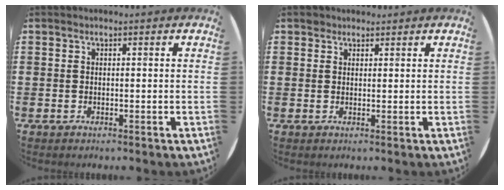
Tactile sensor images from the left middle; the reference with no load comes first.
{"total": 1.2, "force": [1.1, 0.6, 0.0], "torque": [0.005, -0.001, 0.020]}